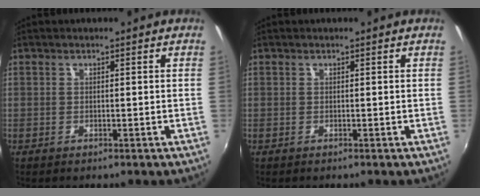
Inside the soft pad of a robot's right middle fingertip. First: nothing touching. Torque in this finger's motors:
{"motor_torque": [-0.01, -0.02, 0.00, 0.01]}